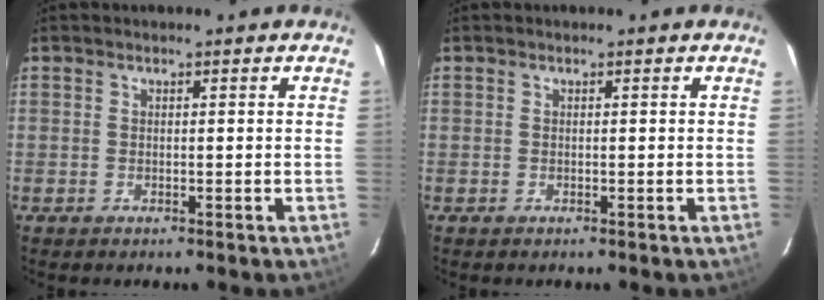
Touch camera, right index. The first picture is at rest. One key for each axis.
{"total": 0.0}